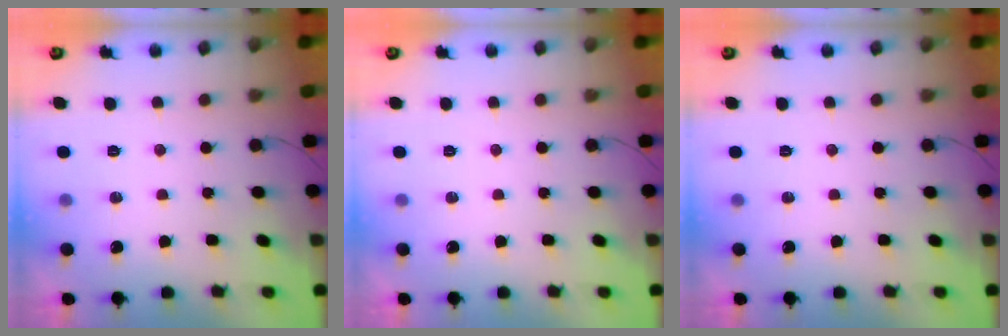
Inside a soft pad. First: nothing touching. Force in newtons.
{"total": 0.0}
{"total": 0.0}